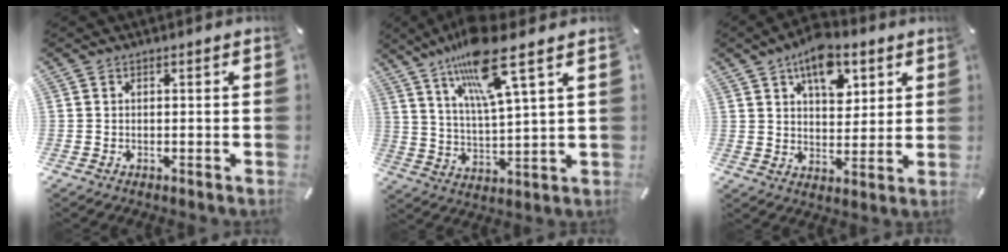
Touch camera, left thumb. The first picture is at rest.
{"total": 14.8, "force": [10.0, 2.2, 10.7], "torque": [-0.215, -0.040, 0.162]}
{"total": 11.5, "force": [6.3, 6.7, 6.8], "torque": [-0.094, -0.021, 0.109]}